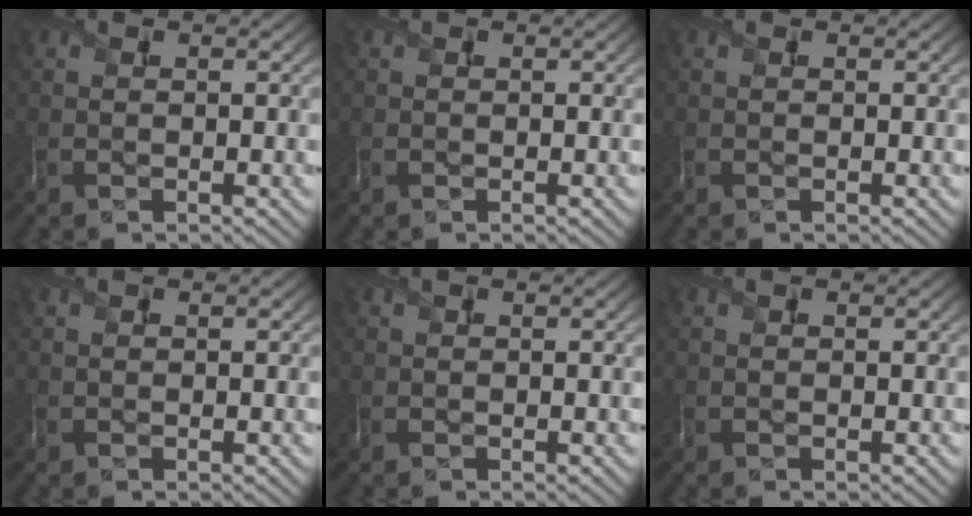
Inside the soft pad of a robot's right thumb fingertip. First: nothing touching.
{"total": 0.0}
{"total": 0.0}
{"total": 0.0}
{"total": 0.0}
{"total": 0.0}